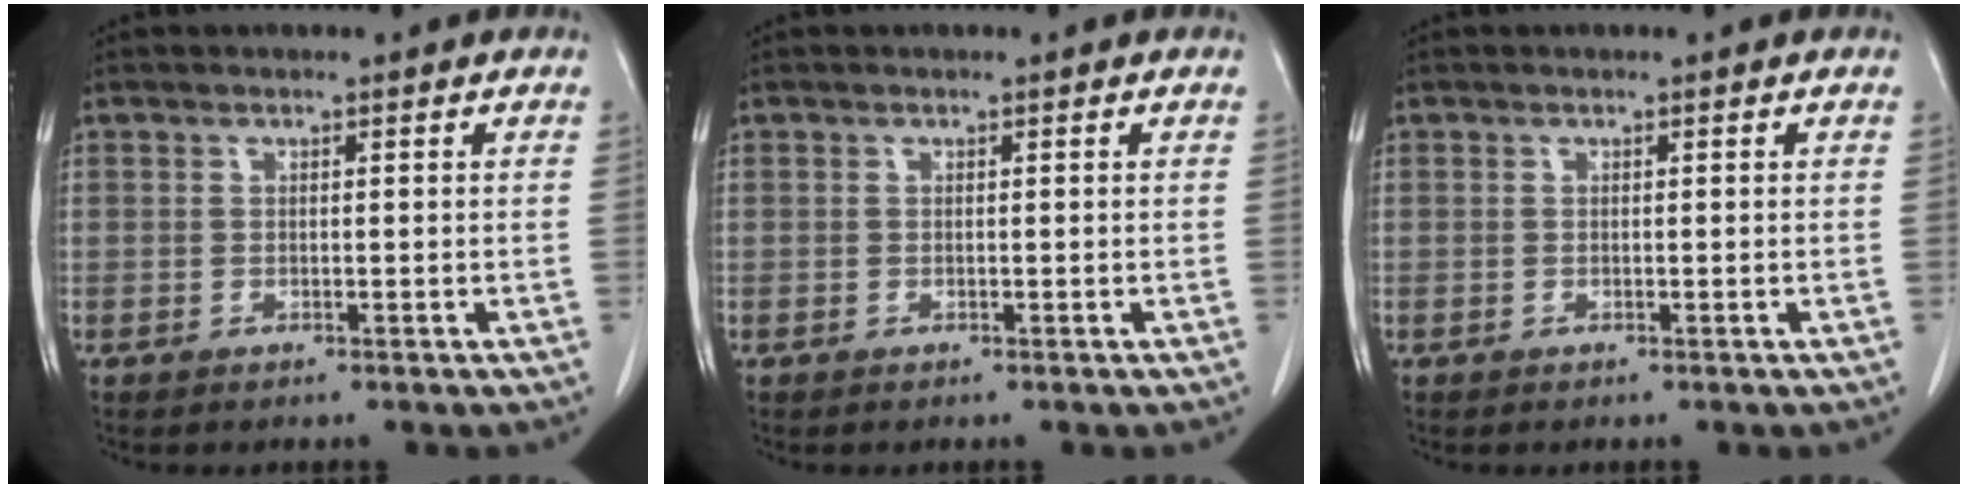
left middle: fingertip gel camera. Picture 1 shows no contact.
{"total": 0.0}
{"total": 0.0}